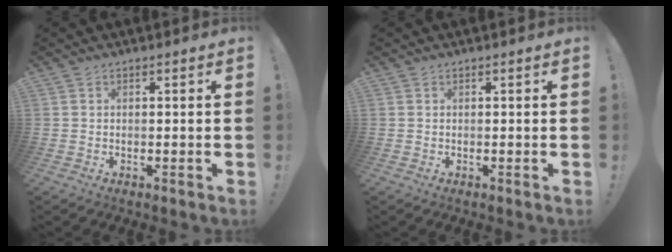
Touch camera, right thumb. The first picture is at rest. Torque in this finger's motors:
{"motor_torque": [0.00, 0.00, 0.00, 0.00, 0.00]}